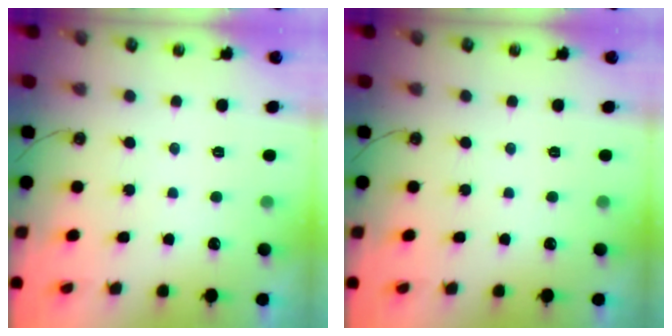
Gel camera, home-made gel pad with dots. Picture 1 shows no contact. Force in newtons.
{"total": 0.0}